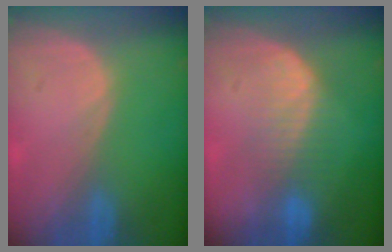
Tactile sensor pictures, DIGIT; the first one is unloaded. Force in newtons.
{"total": 5.1, "press": 4.8, "slide": 1.4}